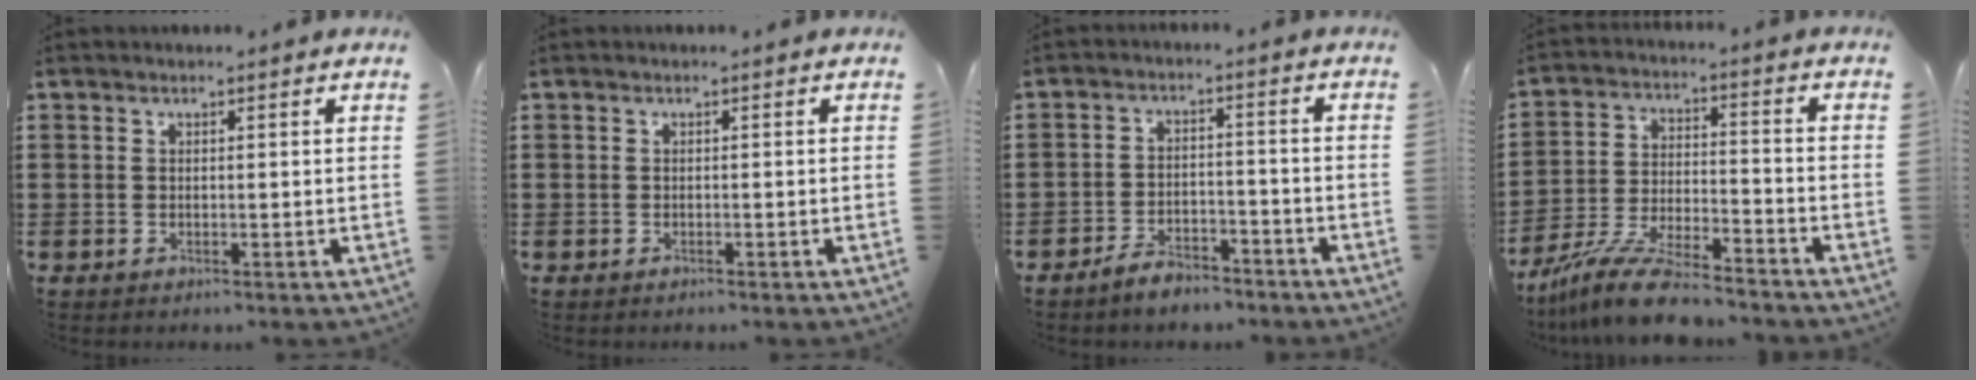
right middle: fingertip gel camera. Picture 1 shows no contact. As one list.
[{"total": 0.0}, {"total": 4.3, "force": [-4.1, 0.9, 0.8], "torque": [-0.022, 0.007, -0.084]}, {"total": 10.4, "force": [-9.2, 1.1, 4.8], "torque": [-0.100, 0.012, -0.181]}]